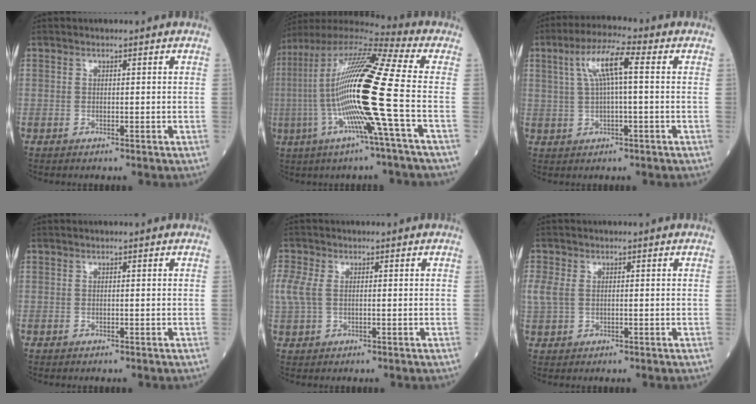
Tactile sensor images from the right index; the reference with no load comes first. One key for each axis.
{"total": 19.5, "fx": -3.0, "fy": -1.2, "fz": 19.2, "tx": -0.375, "ty": -0.002, "tz": -0.076}
{"total": 7.1, "fx": 1.7, "fy": 0.8, "fz": 6.8, "tx": -0.134, "ty": 0.024, "tz": 0.032}
{"total": 0.0}
{"total": 4.6, "fx": 0.3, "fy": 3.0, "fz": 3.6, "tx": -0.121, "ty": 0.018, "tz": 0.011}
{"total": 4.3, "fx": 0.2, "fy": 3.1, "fz": 3.0, "tx": -0.098, "ty": 0.015, "tz": 0.012}